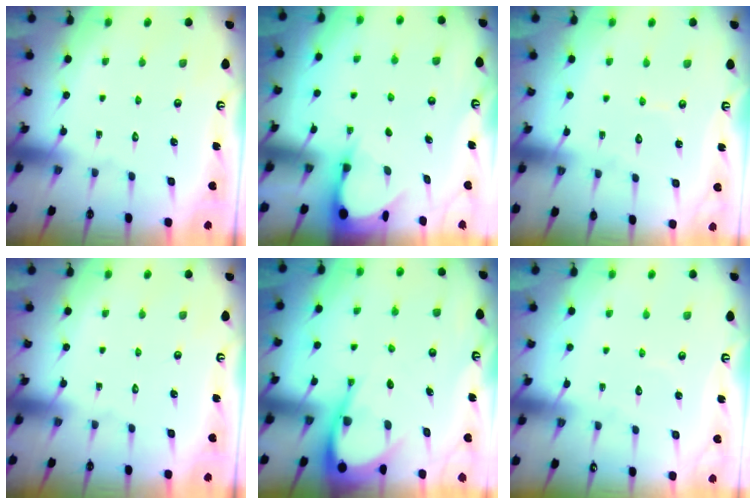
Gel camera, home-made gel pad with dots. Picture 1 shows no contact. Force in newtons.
{"total": 3.5, "press": 3.4, "slide": 0.4}
{"total": 3.3, "press": 3.3, "slide": 0.1}
{"total": 0.0}
{"total": 7.9, "press": 7.8, "slide": 1.0}
{"total": 4.5, "press": 4.4, "slide": 0.5}